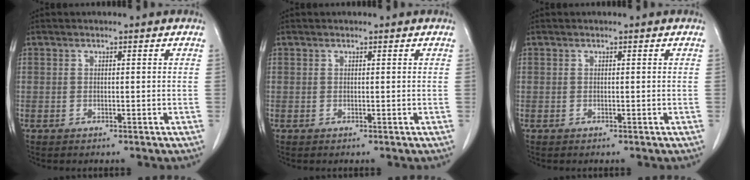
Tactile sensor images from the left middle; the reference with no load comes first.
{"total": 0.0}
{"total": 0.0}